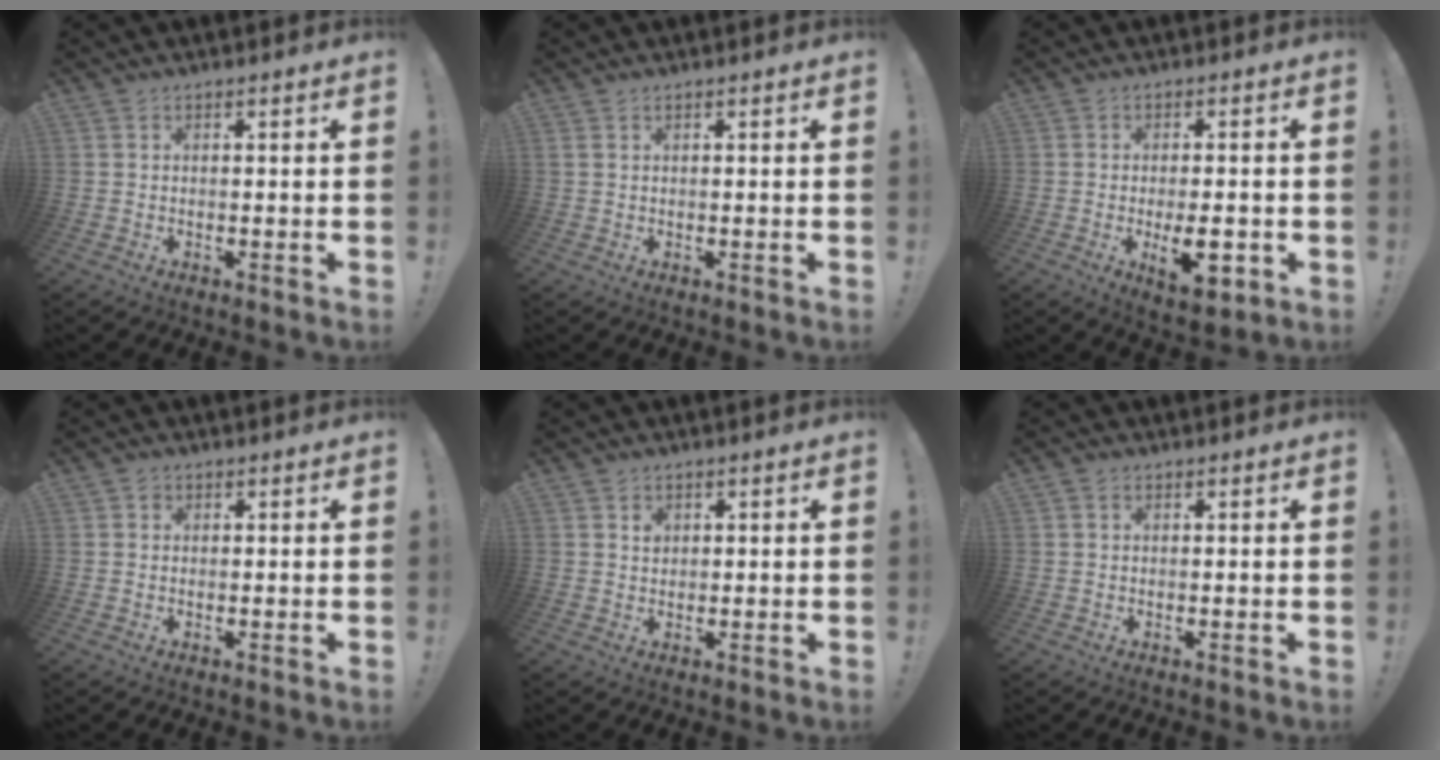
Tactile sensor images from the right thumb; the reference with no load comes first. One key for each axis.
{"total": 1.1, "fx": 0.6, "fy": 0.5, "fz": 0.7, "tx": -0.020, "ty": 0.003, "tz": 0.014}
{"total": 9.0, "fx": -2.6, "fy": 3.4, "fz": 7.9, "tx": -0.115, "ty": 0.002, "tz": -0.039}
{"total": 1.0, "fx": 0.4, "fy": 0.9, "fz": 0.2, "tx": 0.005, "ty": 0.001, "tz": 0.006}
{"total": 1.8, "fx": 0.8, "fy": 1.5, "fz": 0.5, "tx": -0.001, "ty": -0.002, "tz": 0.013}
{"total": 0.9, "fx": 0.5, "fy": 0.7, "fz": 0.1, "tx": 0.006, "ty": 0.001, "tz": 0.006}